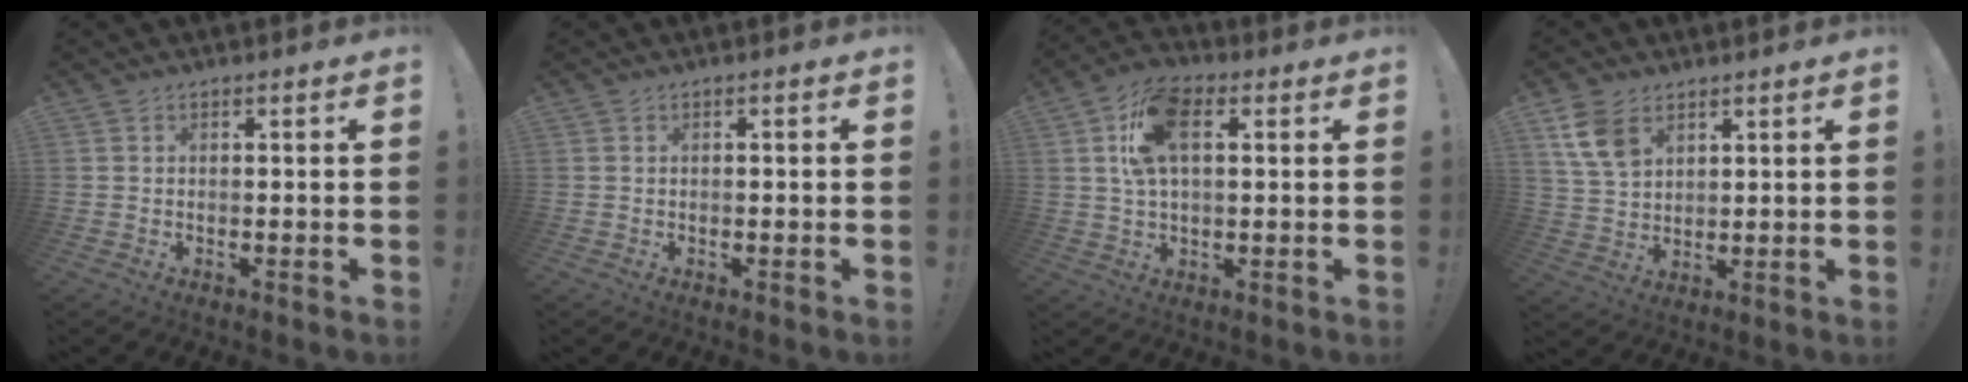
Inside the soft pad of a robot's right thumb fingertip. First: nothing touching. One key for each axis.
{"total": 0.7, "fx": -0.4, "fy": 0.0, "fz": 0.6, "tx": -0.010, "ty": 0.002, "tz": -0.008}
{"total": 12.9, "fx": 3.6, "fy": 7.3, "fz": 10.0, "tx": -0.176, "ty": 0.007, "tz": 0.067}
{"total": 9.4, "fx": 5.0, "fy": 6.0, "fz": 5.2, "tx": -0.094, "ty": -0.015, "tz": 0.098}